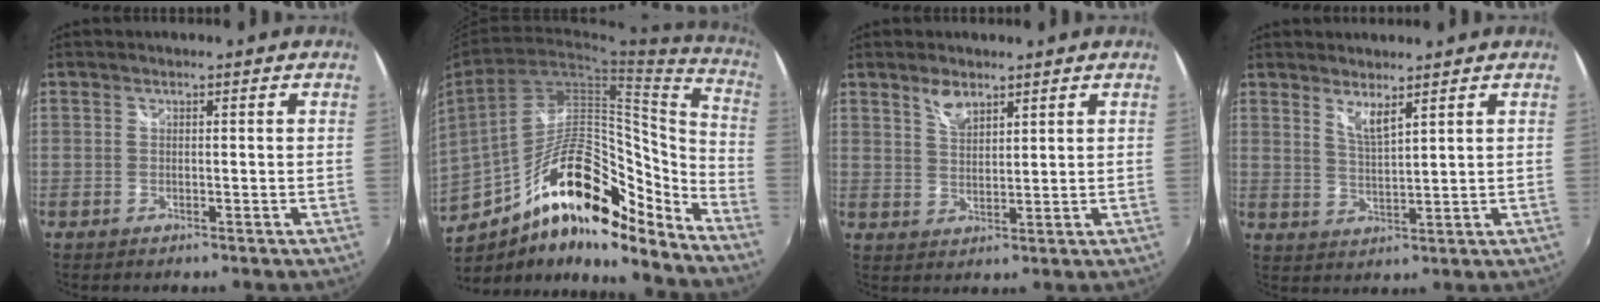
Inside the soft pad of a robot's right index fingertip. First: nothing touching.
{"total": 21.3, "force": [-12.3, 9.0, 14.8], "torque": [-0.252, 0.020, -0.203]}
{"total": 4.0, "force": [2.9, 1.7, 2.2], "torque": [-0.036, 0.001, 0.052]}
{"total": 3.6, "force": [2.8, 0.3, 2.3], "torque": [-0.042, -0.006, 0.048]}